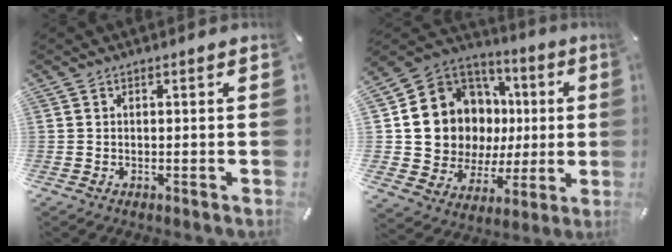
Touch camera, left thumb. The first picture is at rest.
{"total": 13.7, "force": [2.0, 12.7, 4.6], "torque": [-0.085, -0.036, 0.062]}